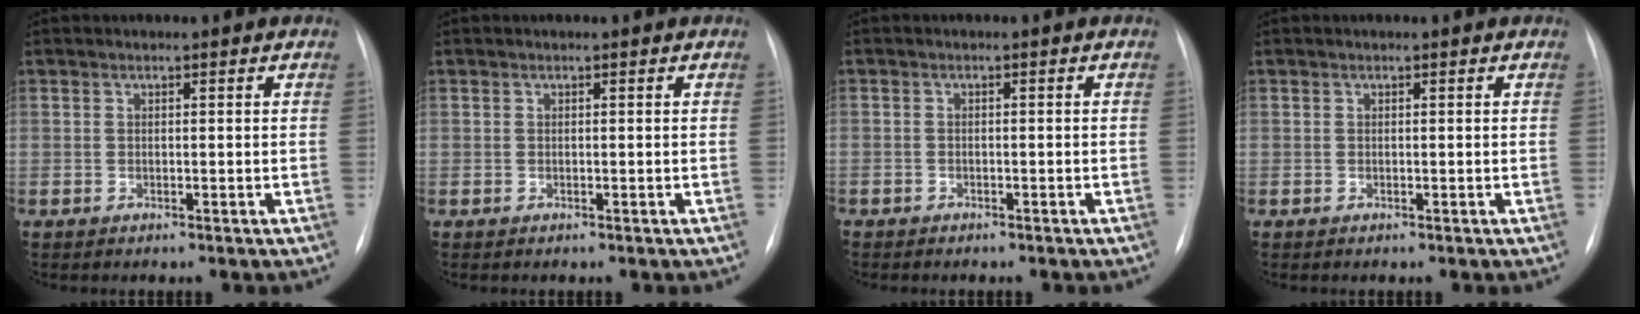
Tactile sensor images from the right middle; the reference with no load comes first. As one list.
[{"total": 0.0}, {"total": 1.6, "force": [-1.3, 0.8, 0.5], "torque": [-0.012, 0.000, -0.014]}, {"total": 0.0}]